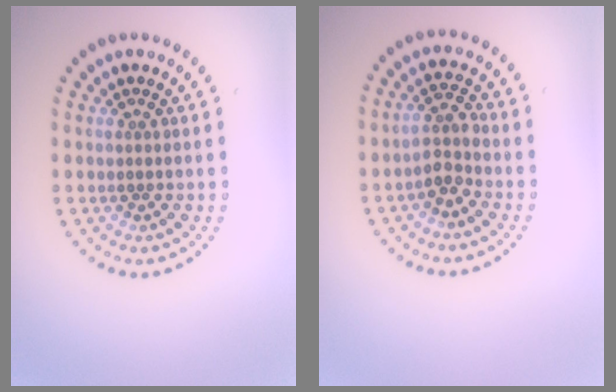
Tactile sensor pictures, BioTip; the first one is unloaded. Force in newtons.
{"total": 2.2, "press": 1.9, "slide": 1.1}